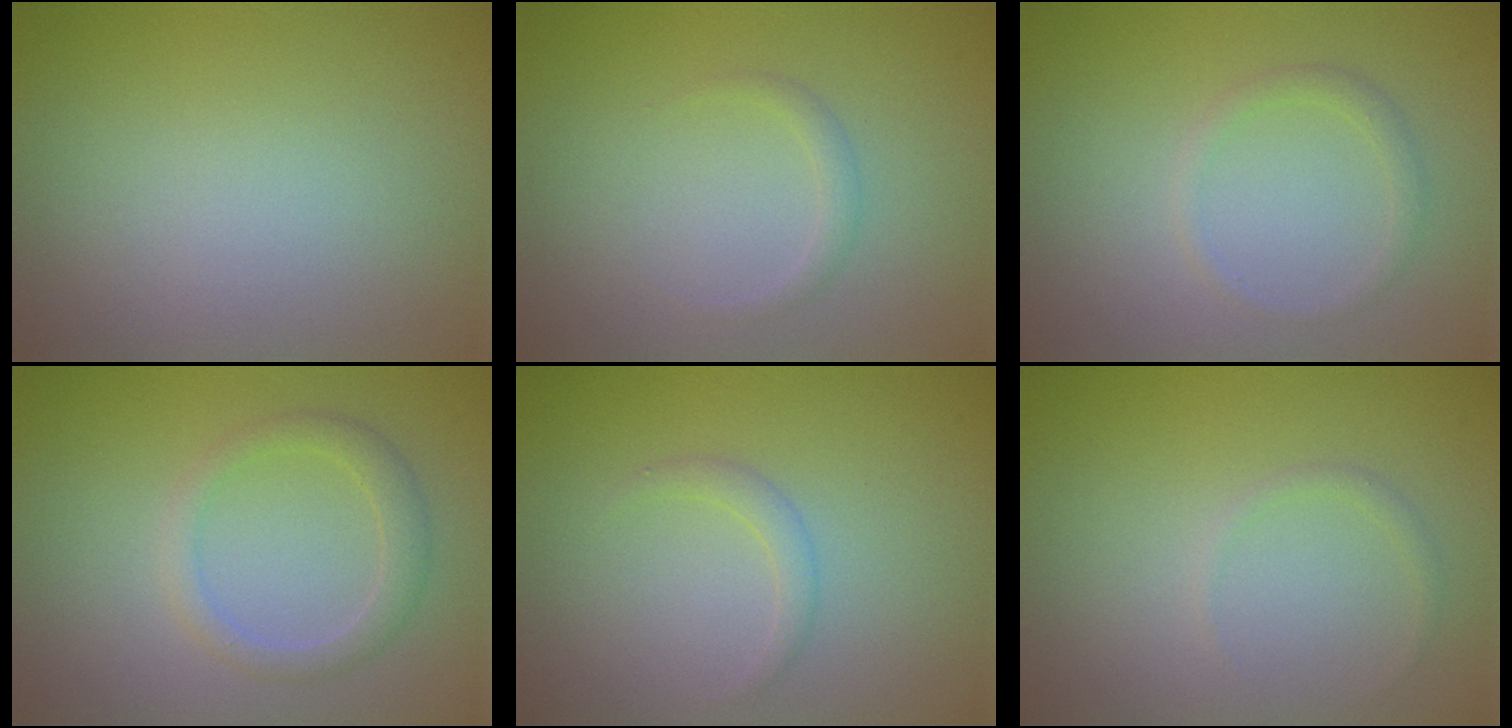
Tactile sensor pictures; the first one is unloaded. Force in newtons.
{"total": 1.0, "press": 1.0, "slide": 0.1}
{"total": 1.2, "press": 1.1, "slide": 0.1}
{"total": 2.2, "press": 2.2, "slide": 0.0}
{"total": 1.1, "press": 1.1, "slide": 0.1}
{"total": 0.7, "press": 0.7, "slide": 0.1}